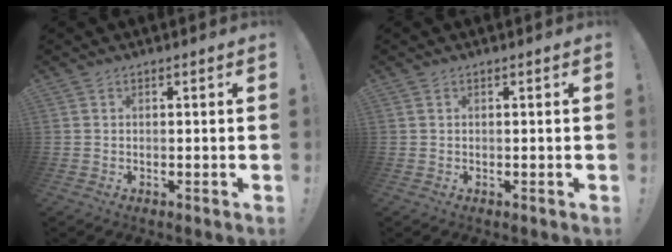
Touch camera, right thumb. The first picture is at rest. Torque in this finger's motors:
{"motor_torque": [-0.26, -0.02, -0.02, -0.02, 0.08]}